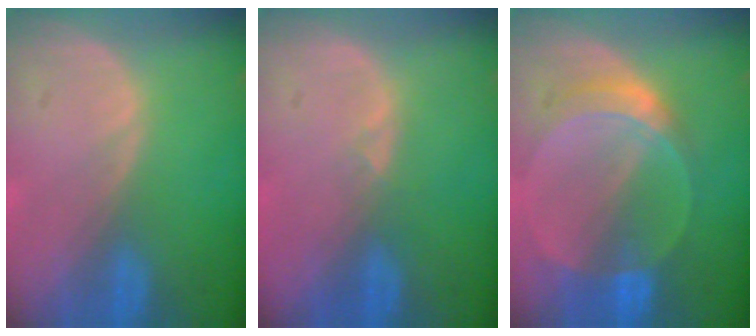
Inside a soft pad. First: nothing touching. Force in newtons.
{"total": 0.7, "press": 0.6, "slide": 0.3}
{"total": 6.4, "press": 5.7, "slide": 2.9}